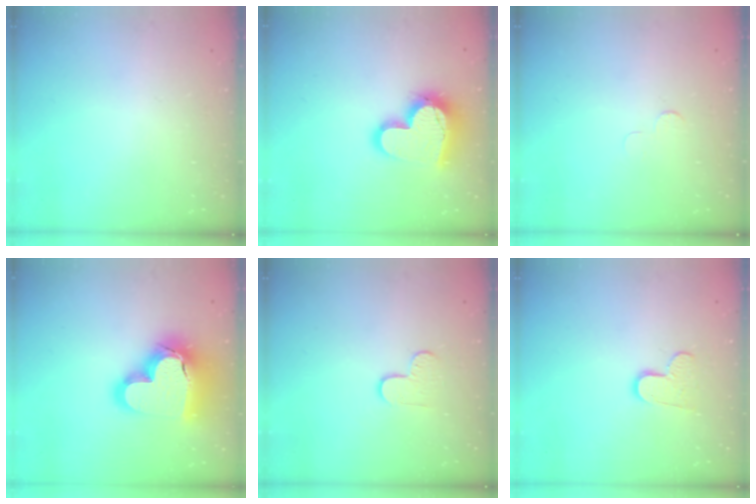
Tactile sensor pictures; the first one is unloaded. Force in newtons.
{"total": 17.1, "press": 17.0, "slide": 1.5}
{"total": 2.5, "press": 2.5, "slide": 0.2}
{"total": 22.8, "press": 22.6, "slide": 2.2}
{"total": 4.5, "press": 4.5, "slide": 0.4}
{"total": 8.4, "press": 8.3, "slide": 0.2}